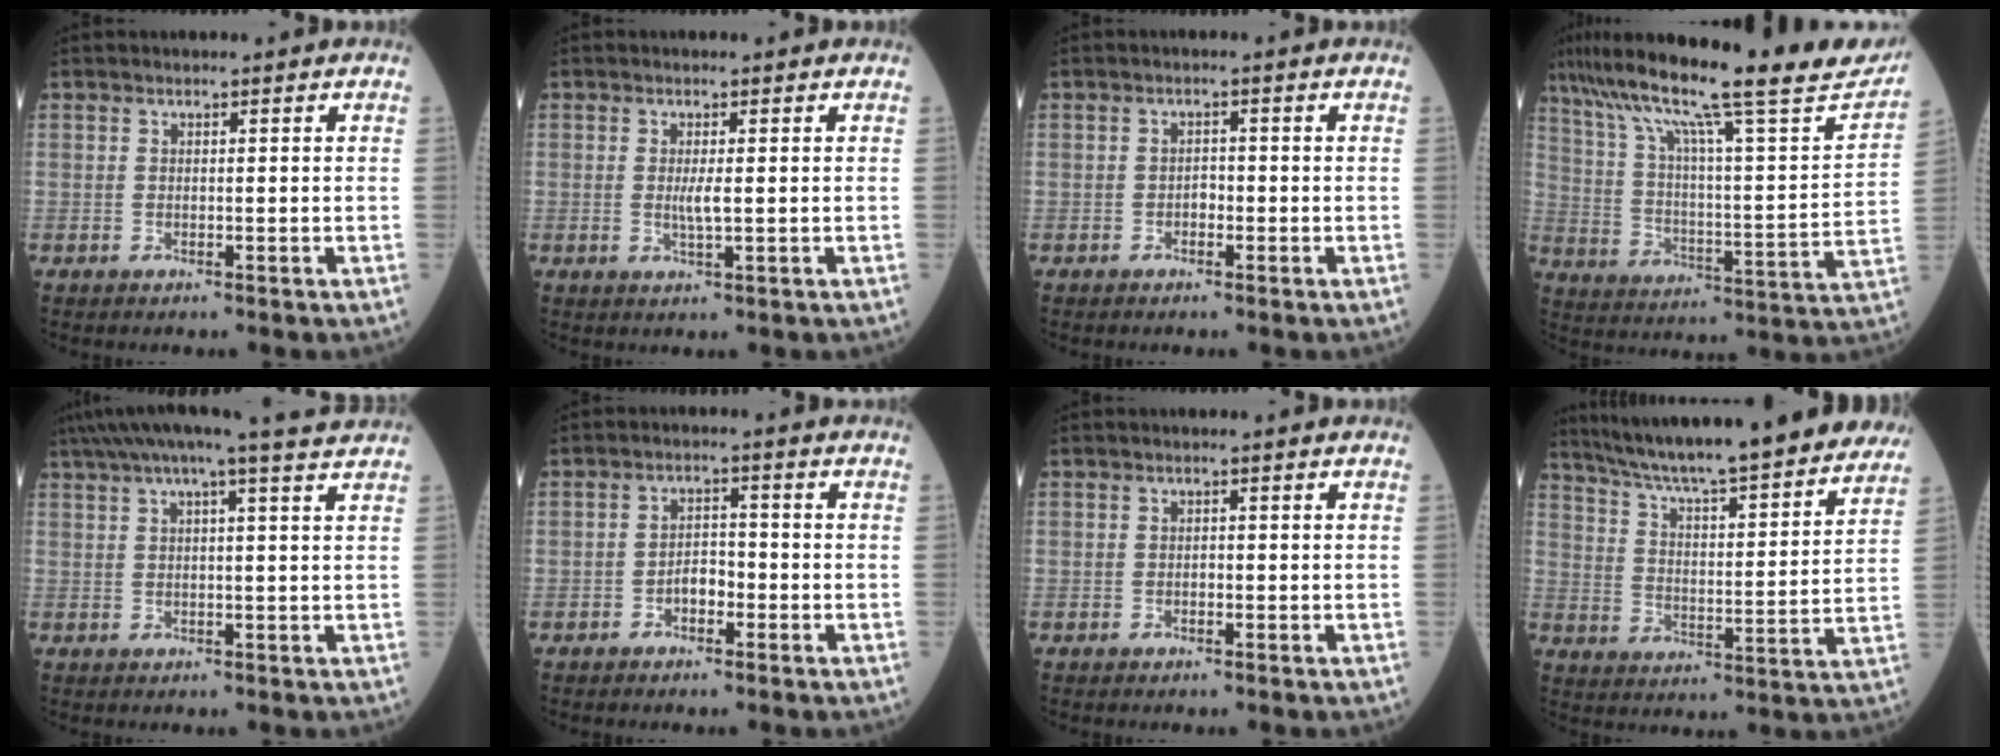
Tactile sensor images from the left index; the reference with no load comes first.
{"total": 2.2, "force": [0.0, 0.1, 2.2], "torque": [-0.047, -0.004, 0.002]}
{"total": 1.2, "force": [-0.6, 0.7, 0.8], "torque": [-0.010, 0.004, -0.012]}
{"total": 28.3, "force": [22.4, 2.7, 17.1], "torque": [-0.284, -0.003, 0.314]}
{"total": 11.6, "force": [9.7, -0.4, 6.2], "torque": [-0.109, 0.039, 0.124]}
{"total": 3.0, "force": [-1.4, 1.6, 2.1], "torque": [-0.034, 0.008, -0.029]}
{"total": 0.5, "force": [-0.2, 0.3, 0.4], "torque": [-0.006, 0.002, -0.004]}
{"total": 27.5, "force": [24.2, 2.5, 12.7], "torque": [-0.204, -0.021, 0.331]}